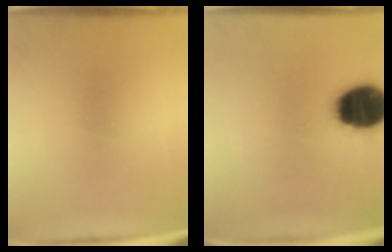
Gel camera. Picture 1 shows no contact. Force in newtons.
{"total": 19.3}